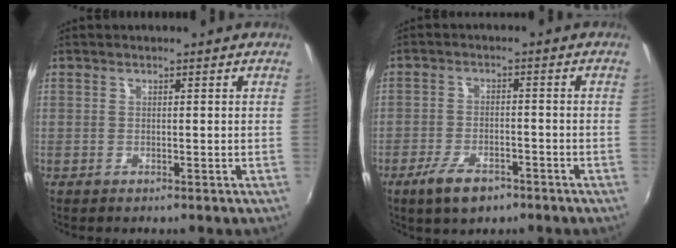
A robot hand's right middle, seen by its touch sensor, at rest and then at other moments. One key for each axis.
{"total": 6.9, "fx": -4.6, "fy": 2.8, "fz": 4.3, "tx": -0.104, "ty": -0.011, "tz": -0.080}